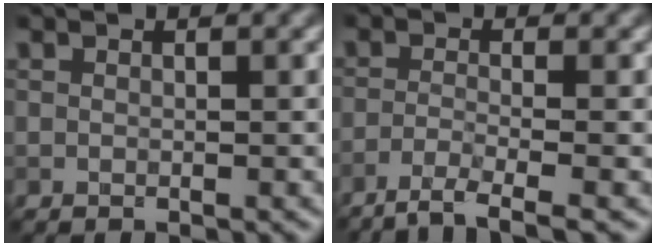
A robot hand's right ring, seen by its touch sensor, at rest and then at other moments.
{"total": 3.6, "force": [-2.6, 0.5, 2.5], "torque": [-0.042, 0.000, -0.059]}